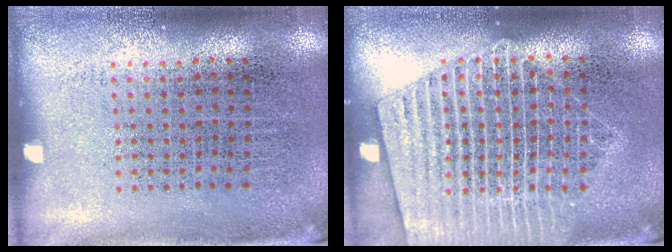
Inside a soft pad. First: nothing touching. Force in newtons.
{"total": 2.3, "press": 2.2, "slide": 0.2}